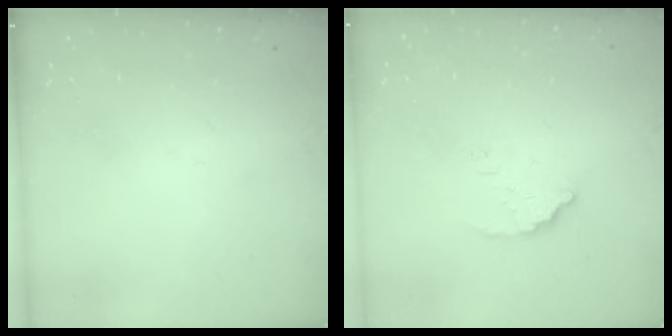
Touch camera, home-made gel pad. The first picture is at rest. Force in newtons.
{"total": 3.1, "press": 3.1, "slide": 0.4}